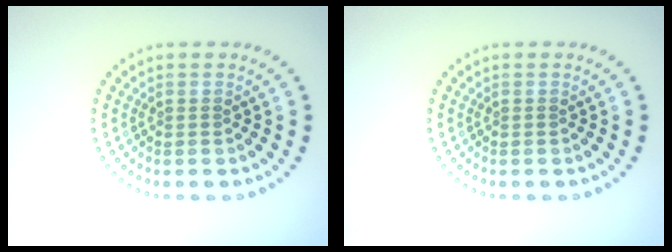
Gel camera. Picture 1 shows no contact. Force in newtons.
{"total": 0.0}